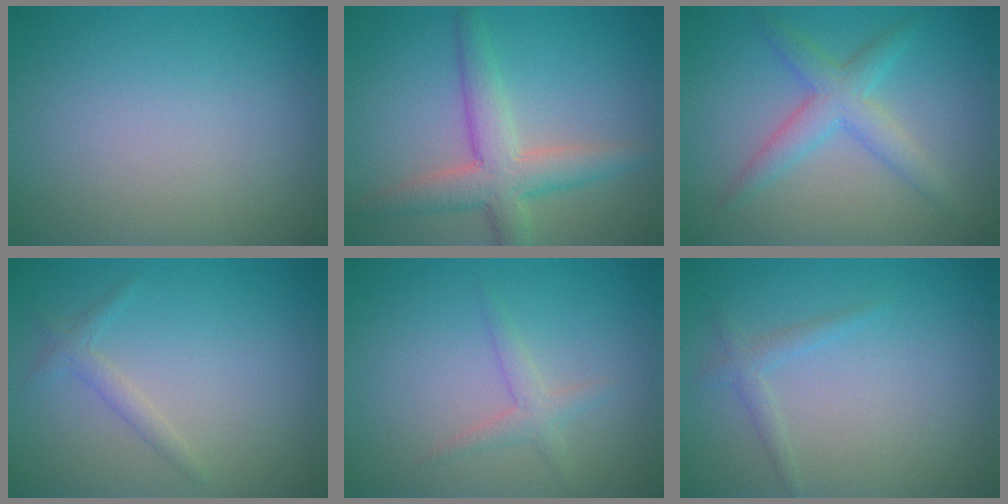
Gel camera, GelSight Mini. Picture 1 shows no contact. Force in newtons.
{"total": 4.8, "press": 4.8, "slide": 0.1}
{"total": 3.4, "press": 3.4, "slide": 0.1}
{"total": 1.3, "press": 1.3, "slide": 0.0}
{"total": 1.6, "press": 1.6, "slide": 0.0}
{"total": 1.2, "press": 1.2, "slide": 0.0}